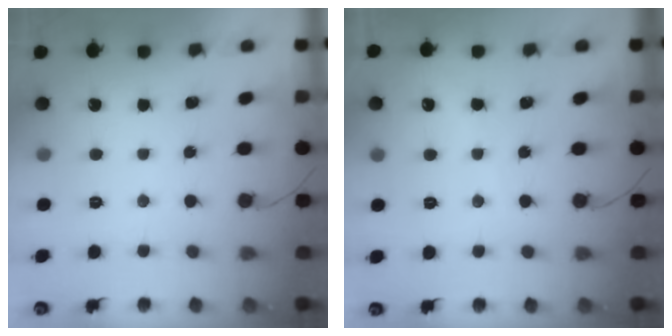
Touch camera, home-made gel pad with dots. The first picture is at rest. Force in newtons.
{"total": 2.0, "press": 2.0, "slide": 0.3}